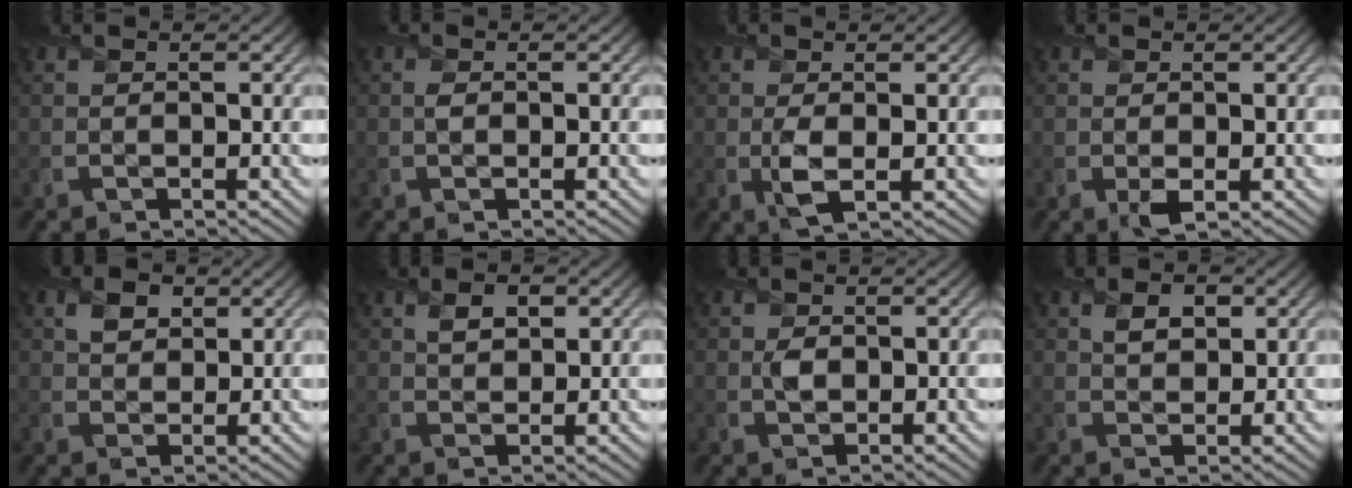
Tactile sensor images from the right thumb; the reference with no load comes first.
{"total": 0.8, "force": [0.1, 0.6, 0.6], "torque": [-0.013, -0.001, -0.001]}
{"total": 2.6, "force": [-0.1, 1.3, 2.3], "torque": [-0.052, -0.007, -0.001]}
{"total": 1.8, "force": [-0.3, 1.1, 1.3], "torque": [-0.028, -0.010, -0.005]}
{"total": 3.5, "force": [1.5, 2.6, 1.9], "torque": [-0.042, -0.001, 0.025]}
{"total": 3.2, "force": [1.2, 2.1, 2.2], "torque": [-0.042, -0.001, 0.022]}
{"total": 1.9, "force": [0.2, 1.5, 1.2], "torque": [-0.027, -0.002, 0.001]}
{"total": 3.5, "force": [1.3, 2.4, 2.3], "torque": [-0.046, -0.002, 0.022]}